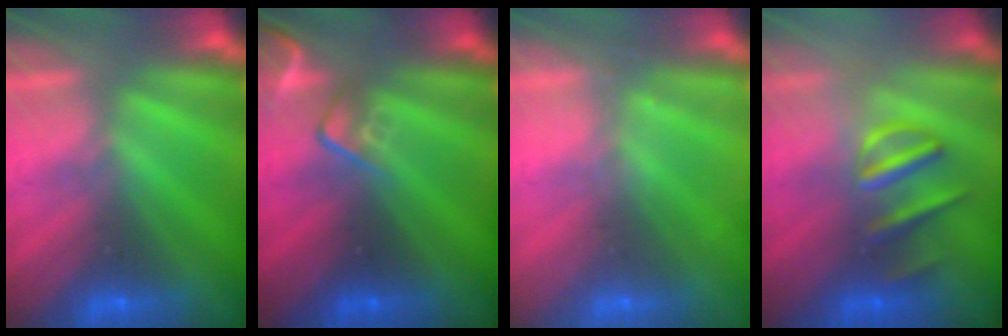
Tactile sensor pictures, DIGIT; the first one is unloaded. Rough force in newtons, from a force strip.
{"total": 2.6}
{"total": 2.2}
{"total": 3.1}